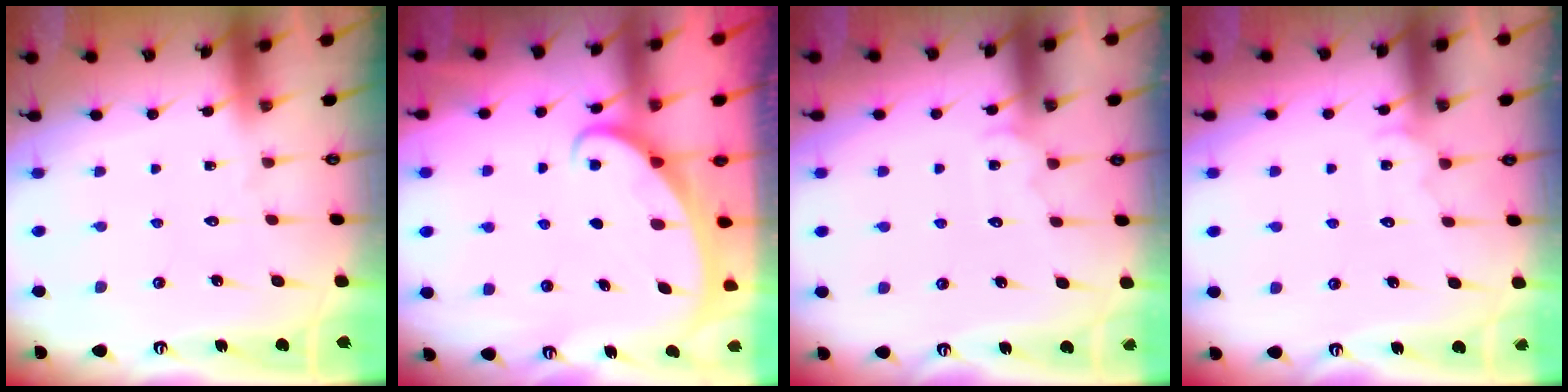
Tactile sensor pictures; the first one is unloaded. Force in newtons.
{"total": 2.1, "press": 2.1, "slide": 0.1}
{"total": 6.1, "press": 6.0, "slide": 0.6}
{"total": 6.1, "press": 6.0, "slide": 0.6}